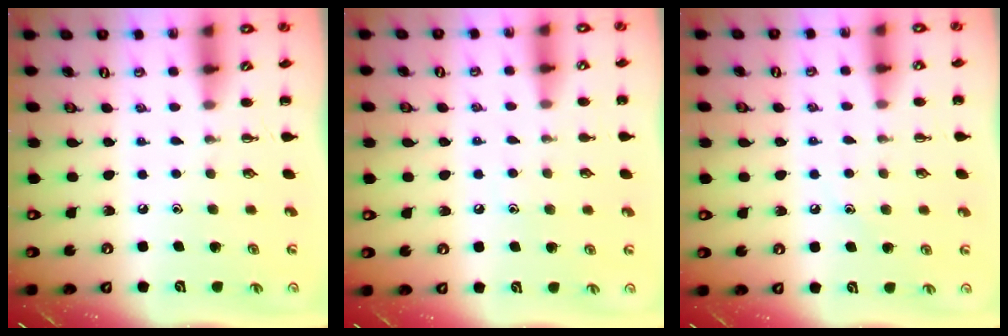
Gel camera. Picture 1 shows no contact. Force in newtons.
{"total": 5.5, "press": 5.4, "slide": 1.5}
{"total": 8.4, "press": 8.2, "slide": 1.9}